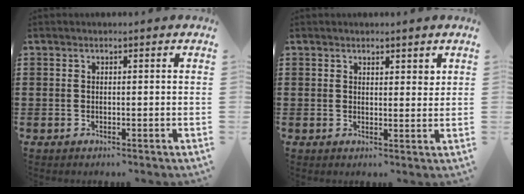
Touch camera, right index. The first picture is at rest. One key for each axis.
{"total": 1.8, "fx": 1.5, "fy": 0.9, "fz": 0.5, "tx": -0.004, "ty": 0.001, "tz": 0.028}